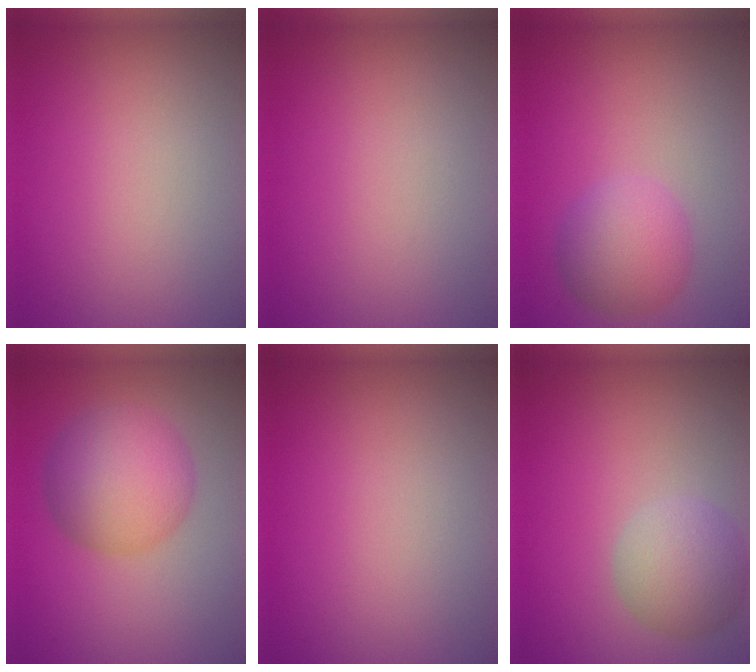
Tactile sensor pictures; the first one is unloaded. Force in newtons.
{"total": 0.0}
{"total": 4.2, "press": 4.2, "slide": 0.1}
{"total": 6.5, "press": 6.5, "slide": 0.2}
{"total": 0.0}
{"total": 4.3, "press": 4.3, "slide": 0.4}